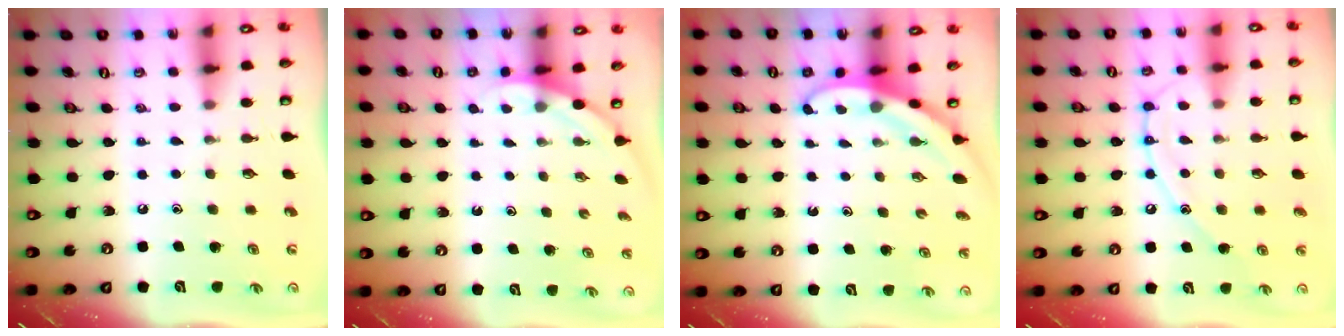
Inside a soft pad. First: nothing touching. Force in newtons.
{"total": 2.2, "press": 2.2, "slide": 0.0}
{"total": 3.1, "press": 3.1, "slide": 0.1}
{"total": 11.8, "press": 11.8, "slide": 1.0}